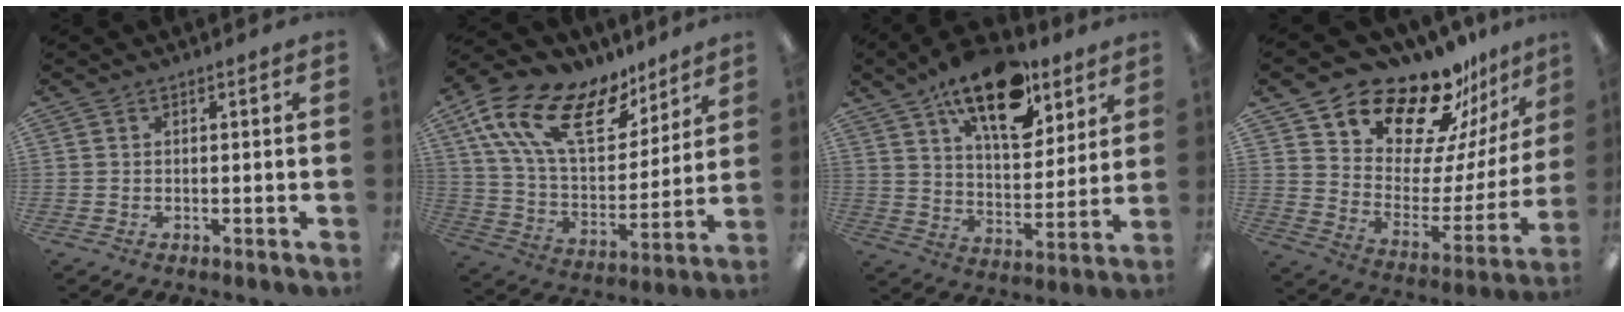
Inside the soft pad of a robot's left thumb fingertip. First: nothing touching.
{"total": 21.6, "force": [11.9, 10.9, 14.4], "torque": [-0.279, -0.050, 0.211]}
{"total": 19.2, "force": [12.8, 8.9, 11.2], "torque": [-0.176, -0.067, 0.219]}
{"total": 19.3, "force": [17.1, 6.7, 5.6], "torque": [-0.096, -0.145, 0.296]}